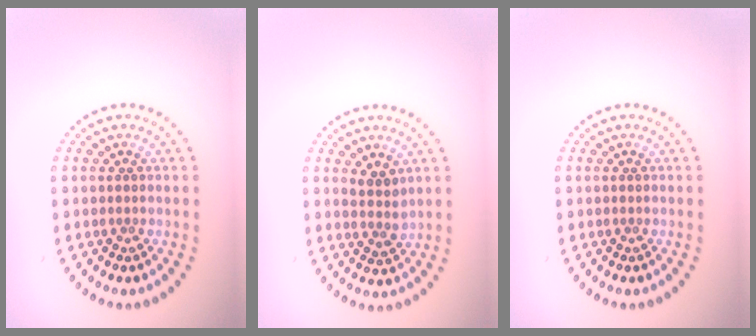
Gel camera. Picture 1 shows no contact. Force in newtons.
{"total": 1.9, "press": 1.5, "slide": 1.0}
{"total": 0.0}